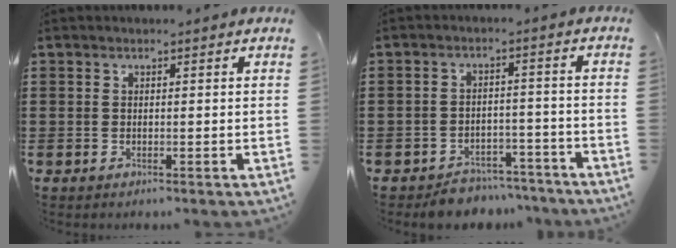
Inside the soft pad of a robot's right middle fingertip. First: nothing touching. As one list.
[{"total": 4.3, "force": [-4.1, 1.0, 0.0], "torque": [-0.005, 0.008, -0.086]}]